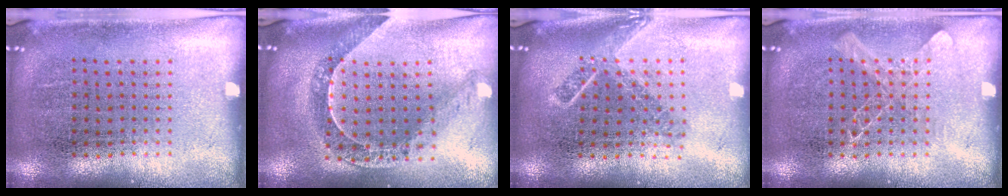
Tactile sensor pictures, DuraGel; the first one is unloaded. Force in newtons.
{"total": 1.1, "press": 1.1, "slide": 0.2}
{"total": 1.8, "press": 1.3, "slide": 1.3}
{"total": 1.3, "press": 1.2, "slide": 0.3}